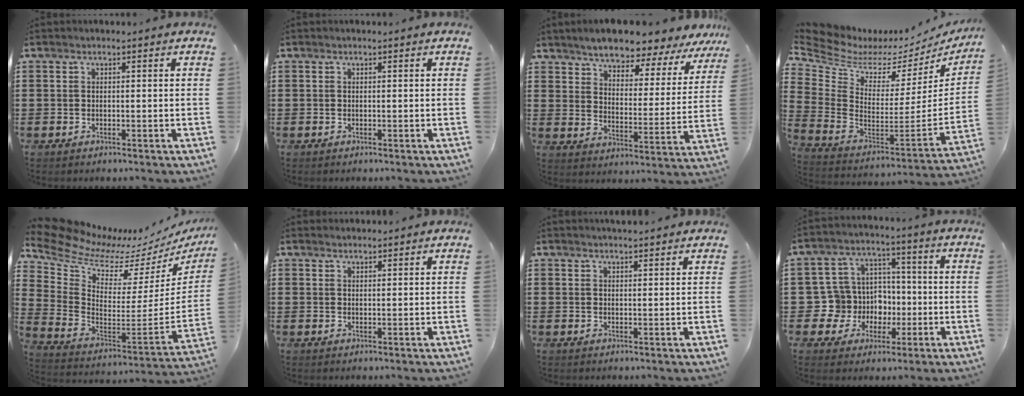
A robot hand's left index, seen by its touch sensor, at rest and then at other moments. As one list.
[{"total": 0.0}, {"total": 7.6, "force": [7.2, 0.9, 2.3], "torque": [-0.070, -0.042, 0.125]}, {"total": 4.8, "force": [3.3, 2.8, 1.9], "torque": [-0.074, -0.042, 0.056]}, {"total": 7.2, "force": [6.3, 2.7, 2.4], "torque": [-0.097, -0.066, 0.104]}, {"total": 1.4, "force": [1.4, 0.2, 0.0], "torque": [-0.002, 0.000, 0.027]}, {"total": 1.7, "force": [1.6, 0.1, 0.3], "torque": [-0.009, 0.003, 0.032]}, {"total": 9.3, "force": [-0.6, 8.9, 2.5], "torque": [-0.102, 0.001, -0.001]}]